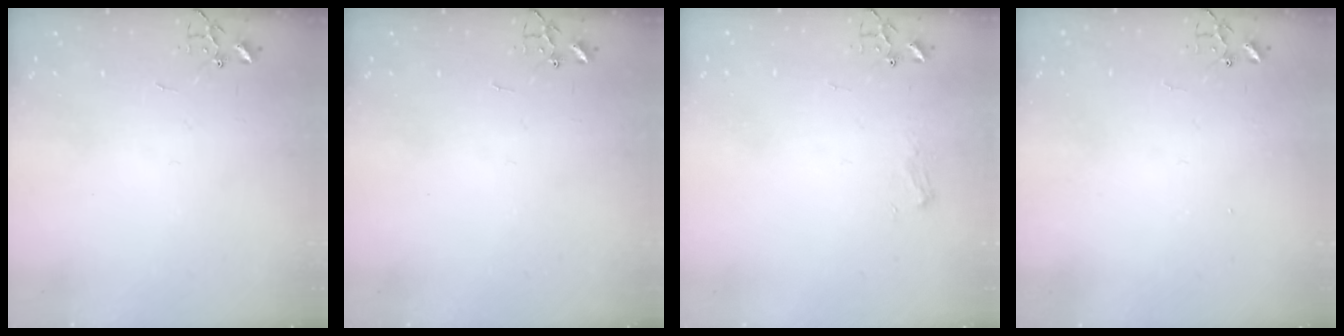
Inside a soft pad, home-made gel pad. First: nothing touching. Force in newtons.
{"total": 0.0}
{"total": 6.0, "press": 6.0, "slide": 0.7}
{"total": 1.1, "press": 1.1, "slide": 0.1}